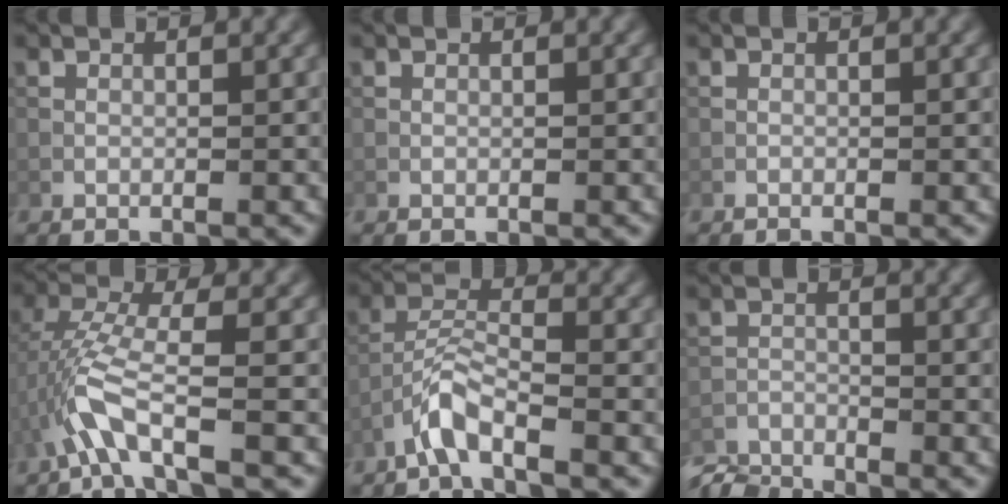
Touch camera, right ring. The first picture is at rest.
{"total": 0.0}
{"total": 0.0}
{"total": 4.0, "force": [-1.9, 0.7, 3.5], "torque": [-0.078, 0.009, -0.043]}
{"total": 3.5, "force": [-2.4, 0.6, 2.4], "torque": [-0.052, 0.013, -0.053]}
{"total": 3.7, "force": [-3.7, 0.4, 0.7], "torque": [-0.020, -0.007, -0.080]}